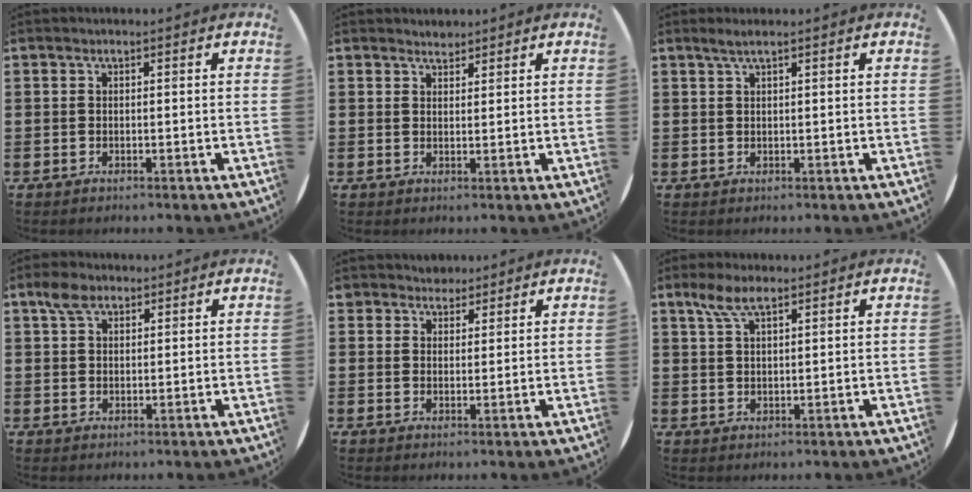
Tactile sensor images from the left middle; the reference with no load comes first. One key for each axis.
{"total": 1.4, "fx": 1.4, "fy": 0.3, "fz": 0.0, "tx": -0.001, "ty": 0.000, "tz": 0.028}
{"total": 1.4, "fx": 0.9, "fy": -0.1, "fz": 1.1, "tx": -0.022, "ty": 0.002, "tz": 0.016}
{"total": 3.3, "fx": 2.3, "fy": 1.8, "fz": 1.6, "tx": -0.027, "ty": 0.004, "tz": 0.041}
{"total": 2.6, "fx": 2.4, "fy": 1.0, "fz": -0.1, "tx": -0.005, "ty": -0.001, "tz": 0.047}
{"total": 4.6, "fx": 3.0, "fy": 1.4, "fz": 3.2, "tx": -0.062, "ty": 0.002, "tz": 0.052}